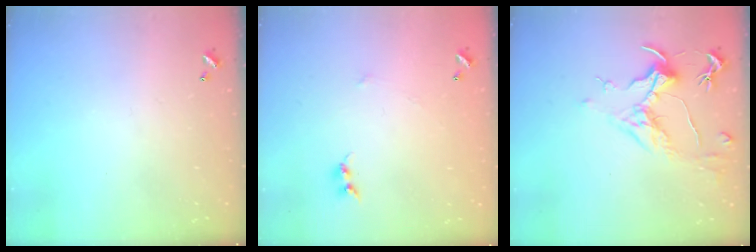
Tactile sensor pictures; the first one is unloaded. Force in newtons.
{"total": 6.5, "press": 6.5, "slide": 0.3}
{"total": 1.6, "press": 1.4, "slide": 0.9}